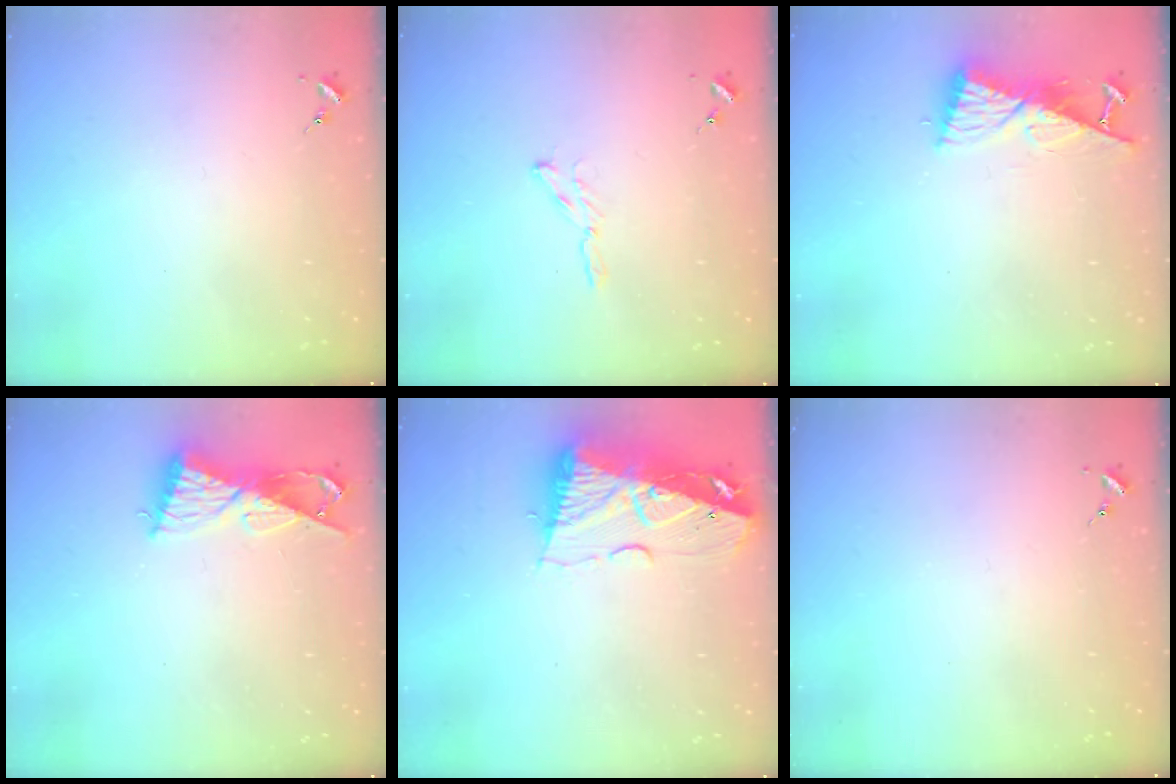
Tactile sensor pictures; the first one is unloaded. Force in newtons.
{"total": 2.9, "press": 2.9, "slide": 0.3}
{"total": 10.5, "press": 10.4, "slide": 1.2}
{"total": 9.8, "press": 9.8, "slide": 0.5}
{"total": 14.1, "press": 14.0, "slide": 1.6}
{"total": 0.0}